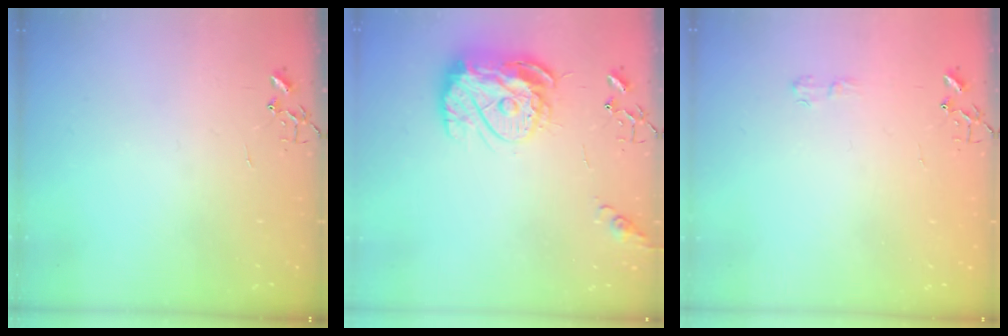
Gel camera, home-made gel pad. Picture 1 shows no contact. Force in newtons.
{"total": 14.4, "press": 14.4, "slide": 1.3}
{"total": 4.2, "press": 4.2, "slide": 0.5}